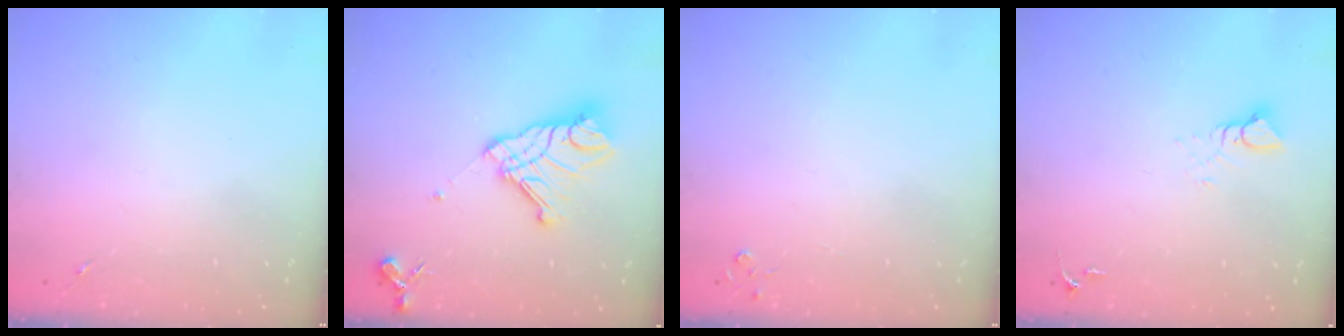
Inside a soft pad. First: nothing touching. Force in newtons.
{"total": 15.8, "press": 15.7, "slide": 1.7}
{"total": 2.8, "press": 2.8, "slide": 0.3}
{"total": 3.7, "press": 3.7, "slide": 0.1}